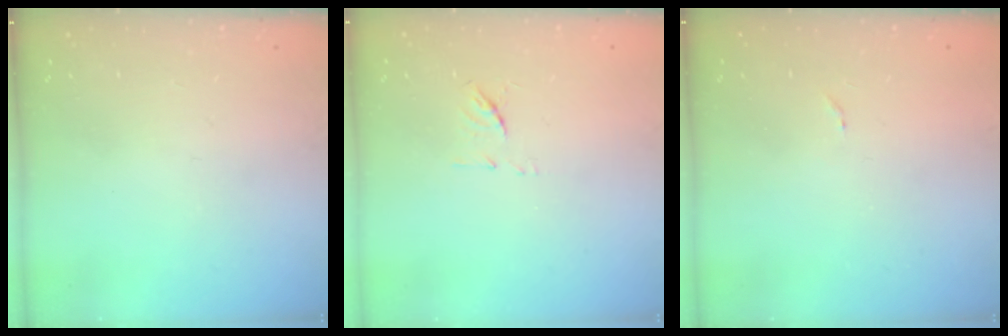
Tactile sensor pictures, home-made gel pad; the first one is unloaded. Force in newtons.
{"total": 6.8, "press": 6.6, "slide": 1.2}
{"total": 5.0, "press": 5.0, "slide": 0.3}